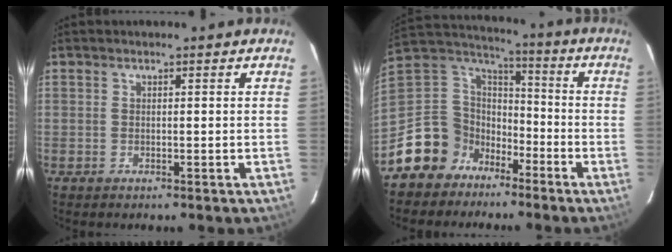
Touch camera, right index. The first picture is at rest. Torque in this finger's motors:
{"motor_torque": [1.00, -1.04, 0.00, -0.19]}